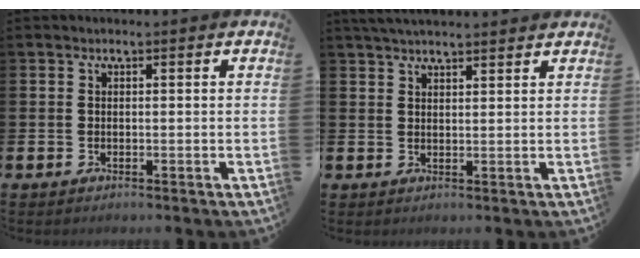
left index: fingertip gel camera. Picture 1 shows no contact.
{"total": 3.4, "force": [3.3, 0.4, 0.9], "torque": [-0.022, -0.008, 0.061]}